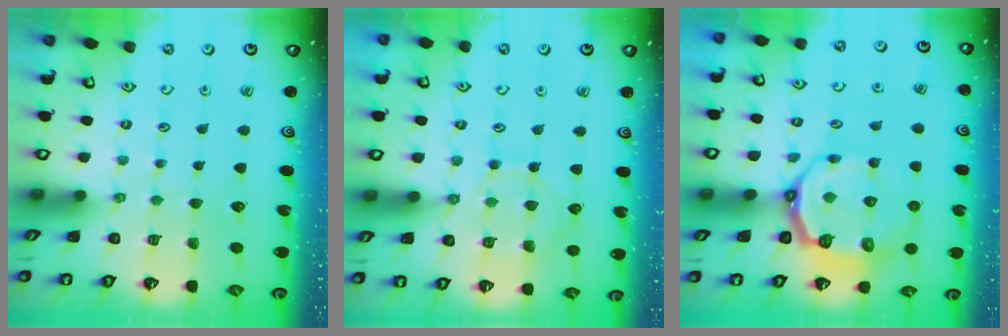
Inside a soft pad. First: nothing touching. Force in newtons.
{"total": 9.9, "press": 9.8, "slide": 1.2}
{"total": 9.1, "press": 8.1, "slide": 4.2}